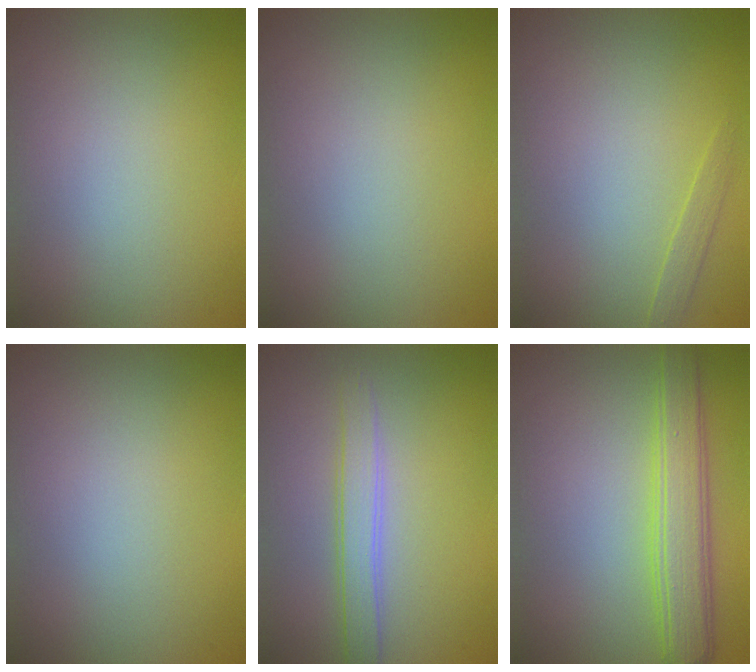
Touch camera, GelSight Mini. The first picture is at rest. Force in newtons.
{"total": 0.0}
{"total": 0.9, "press": 0.9, "slide": 0.1}
{"total": 0.0}
{"total": 2.6, "press": 2.6, "slide": 0.0}
{"total": 4.5, "press": 4.5, "slide": 0.2}